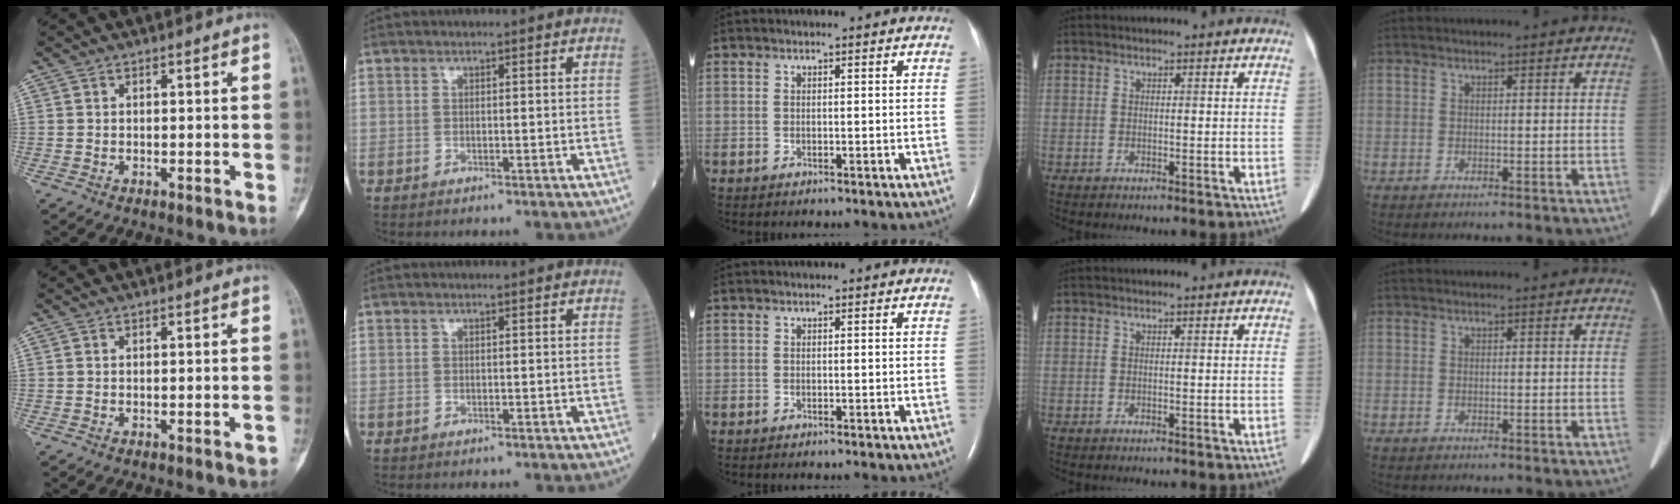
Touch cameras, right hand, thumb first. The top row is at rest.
{"thumb": {"total": 1.1, "force": [-0.7, 0.2, 0.9], "torque": [-0.009, 0.005, -0.009]}}